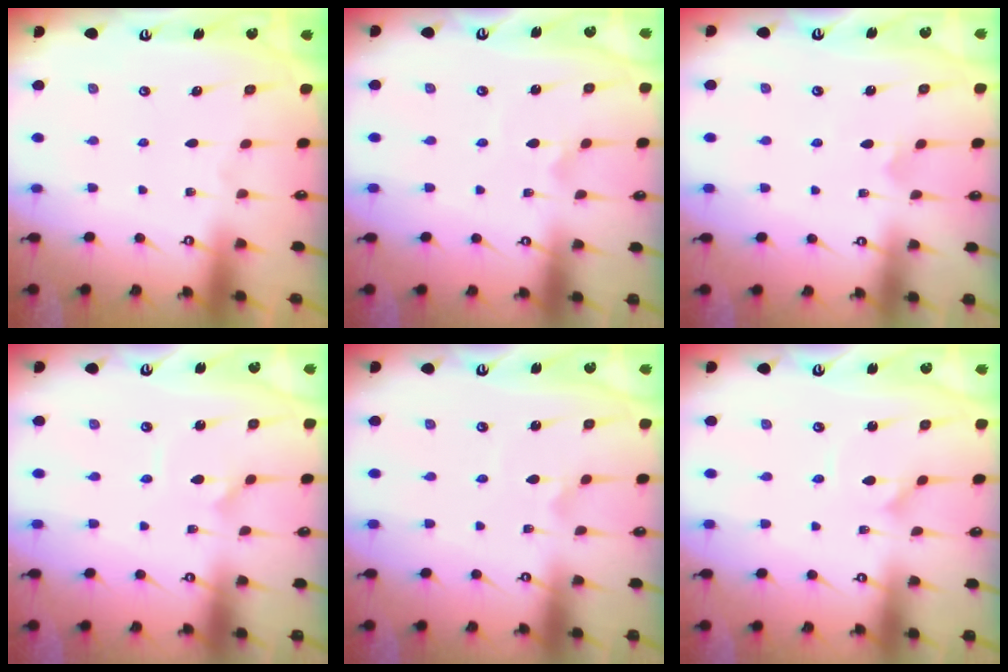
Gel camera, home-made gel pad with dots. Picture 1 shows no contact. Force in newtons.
{"total": 2.1, "press": 2.1, "slide": 0.1}
{"total": 3.0, "press": 3.0, "slide": 0.2}
{"total": 1.6, "press": 1.5, "slide": 0.4}
{"total": 2.1, "press": 2.1, "slide": 0.1}
{"total": 1.0, "press": 1.0, "slide": 0.2}